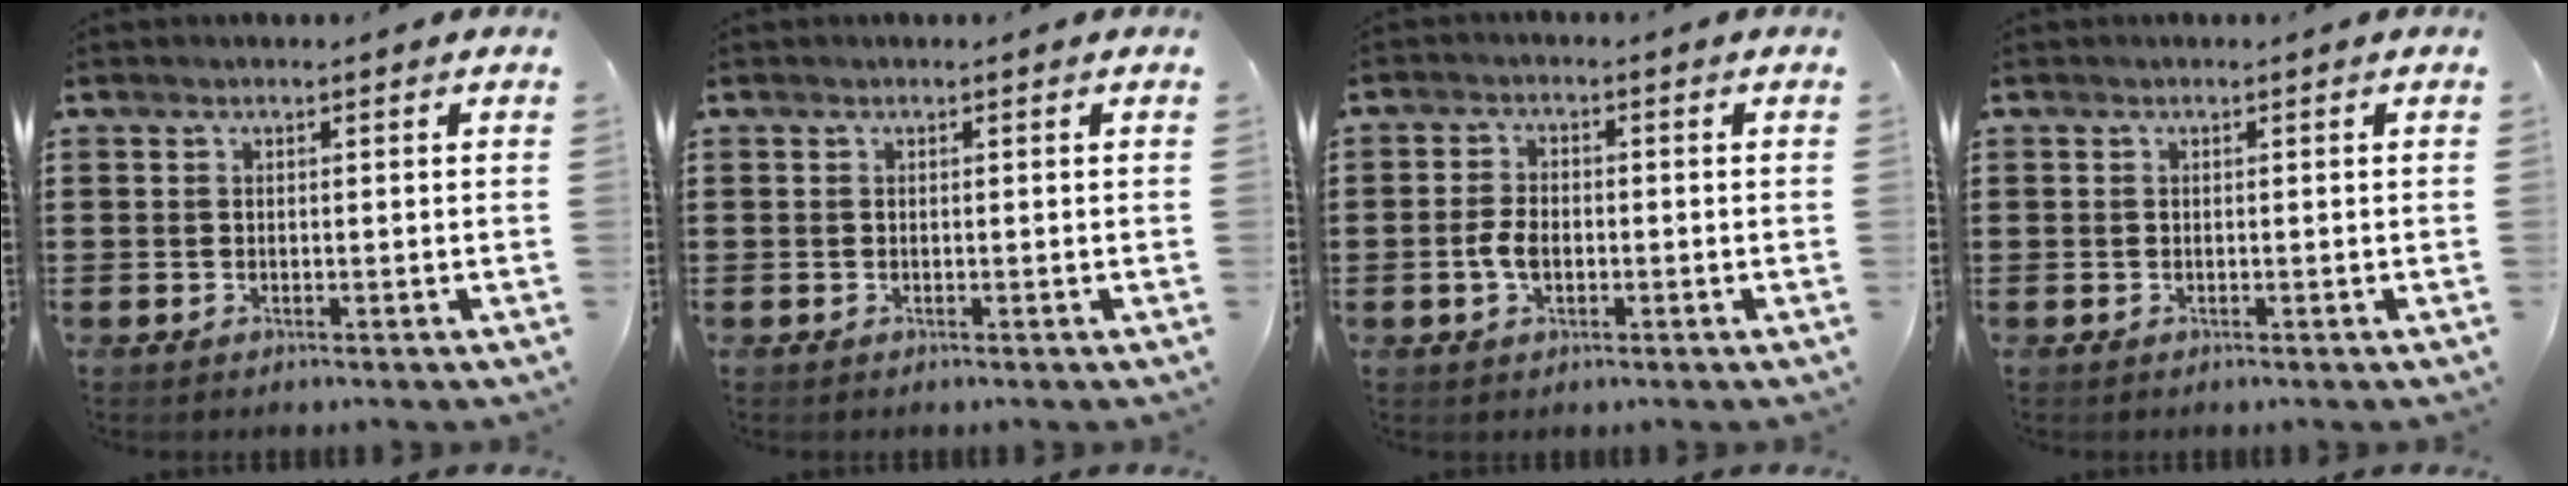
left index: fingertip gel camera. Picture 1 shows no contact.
{"total": 0.0}
{"total": 3.6, "force": [-0.8, 2.1, 2.8], "torque": [-0.075, -0.004, -0.020]}
{"total": 0.0}